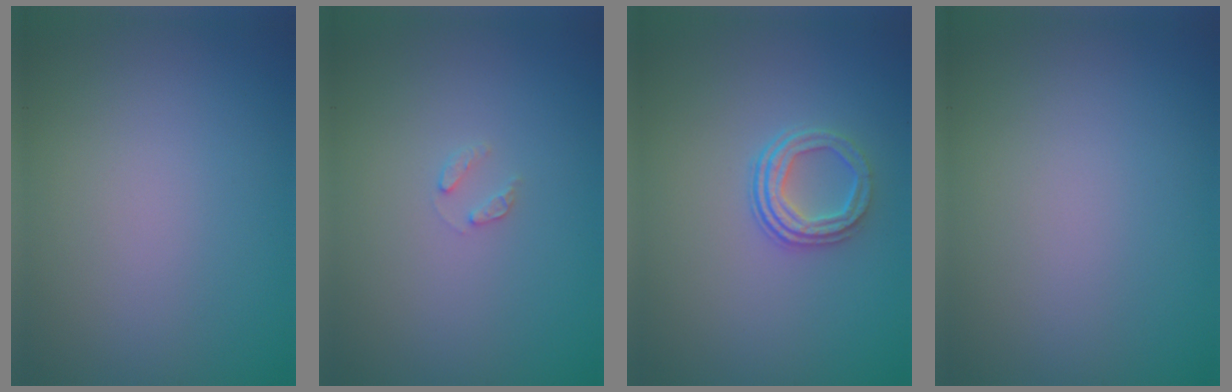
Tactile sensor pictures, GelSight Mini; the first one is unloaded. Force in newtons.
{"total": 0.9, "press": 0.9, "slide": 0.2}
{"total": 3.1, "press": 2.4, "slide": 1.9}
{"total": 0.0}